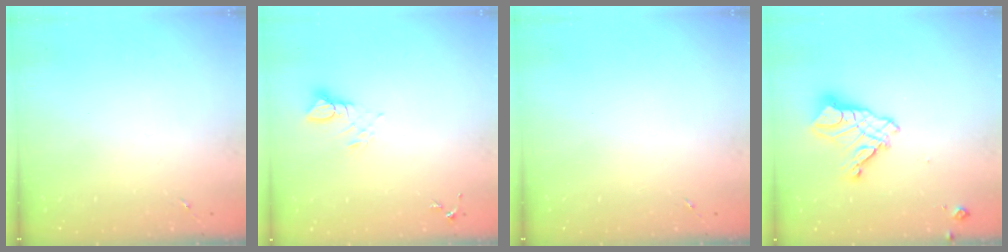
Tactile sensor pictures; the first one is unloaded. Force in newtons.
{"total": 3.8, "press": 3.8, "slide": 0.3}
{"total": 0.0}
{"total": 13.1, "press": 13.0, "slide": 1.3}